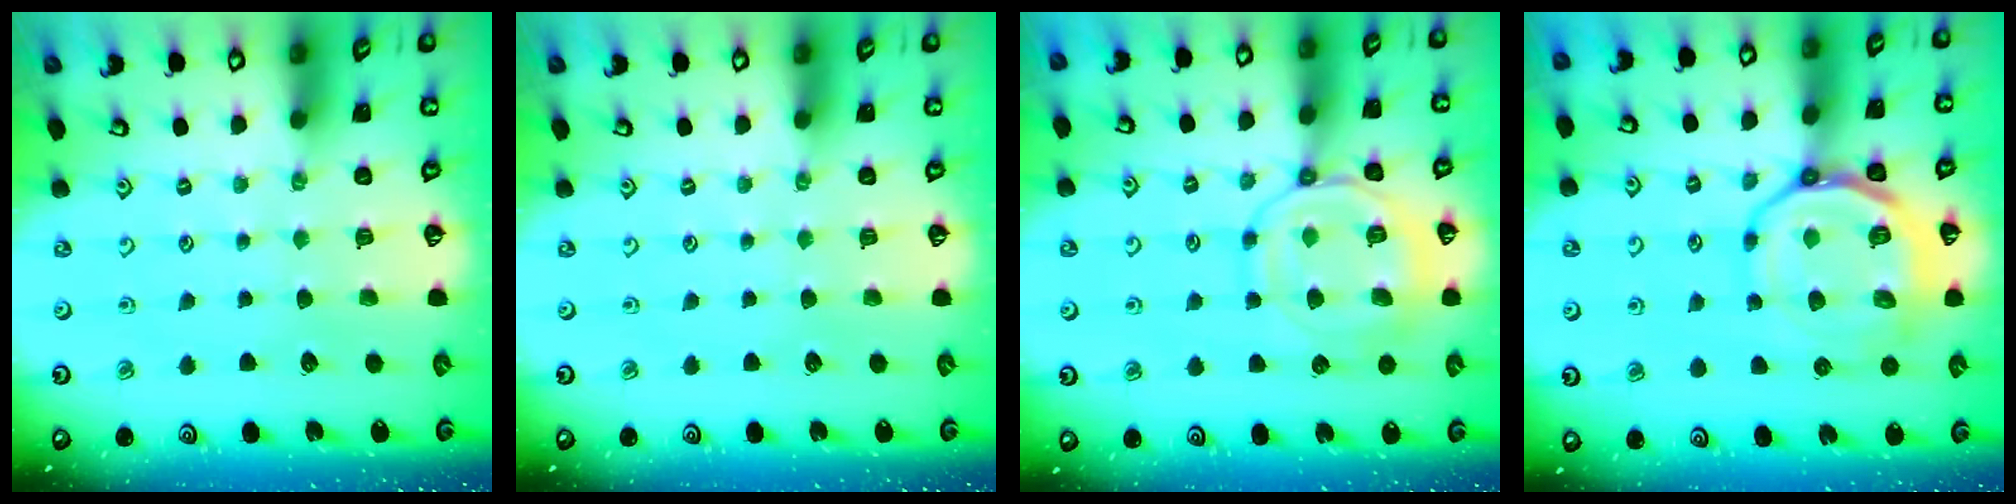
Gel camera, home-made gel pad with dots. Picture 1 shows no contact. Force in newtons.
{"total": 0.0}
{"total": 12.7, "press": 12.7, "slide": 1.0}
{"total": 15.0, "press": 14.9, "slide": 1.8}